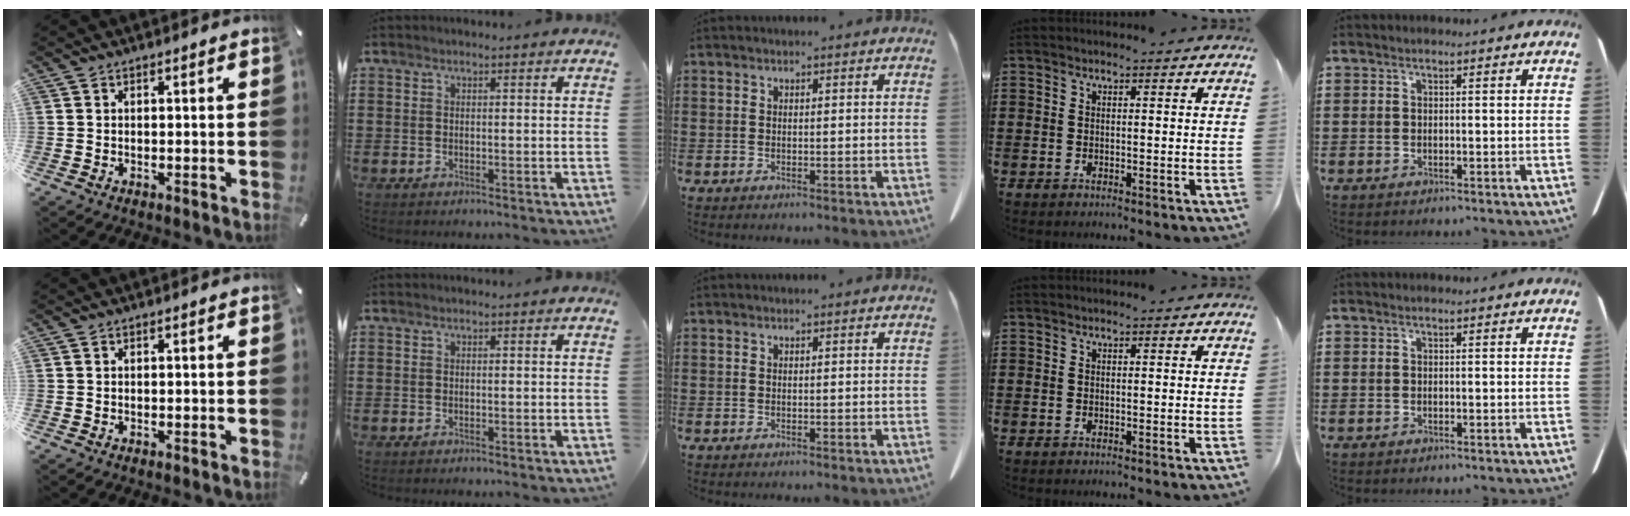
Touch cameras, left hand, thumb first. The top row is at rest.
{}